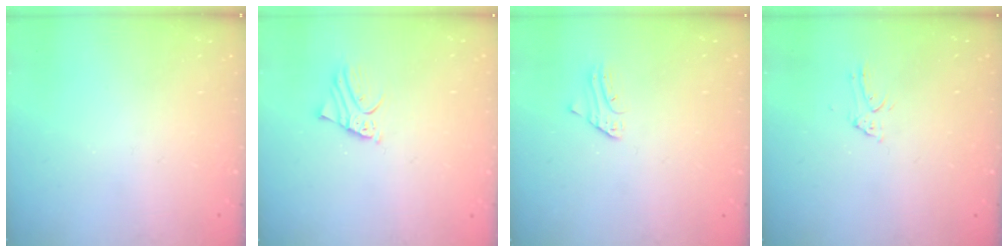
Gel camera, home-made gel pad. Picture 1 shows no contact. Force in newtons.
{"total": 2.2, "press": 2.2, "slide": 0.1}
{"total": 1.9, "press": 1.9, "slide": 0.2}
{"total": 2.5, "press": 2.5, "slide": 0.2}